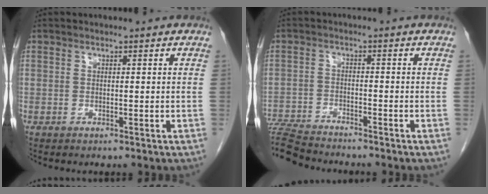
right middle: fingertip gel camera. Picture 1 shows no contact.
{"total": 9.4, "force": [-9.1, 0.5, 2.4], "torque": [-0.048, -0.006, -0.159]}